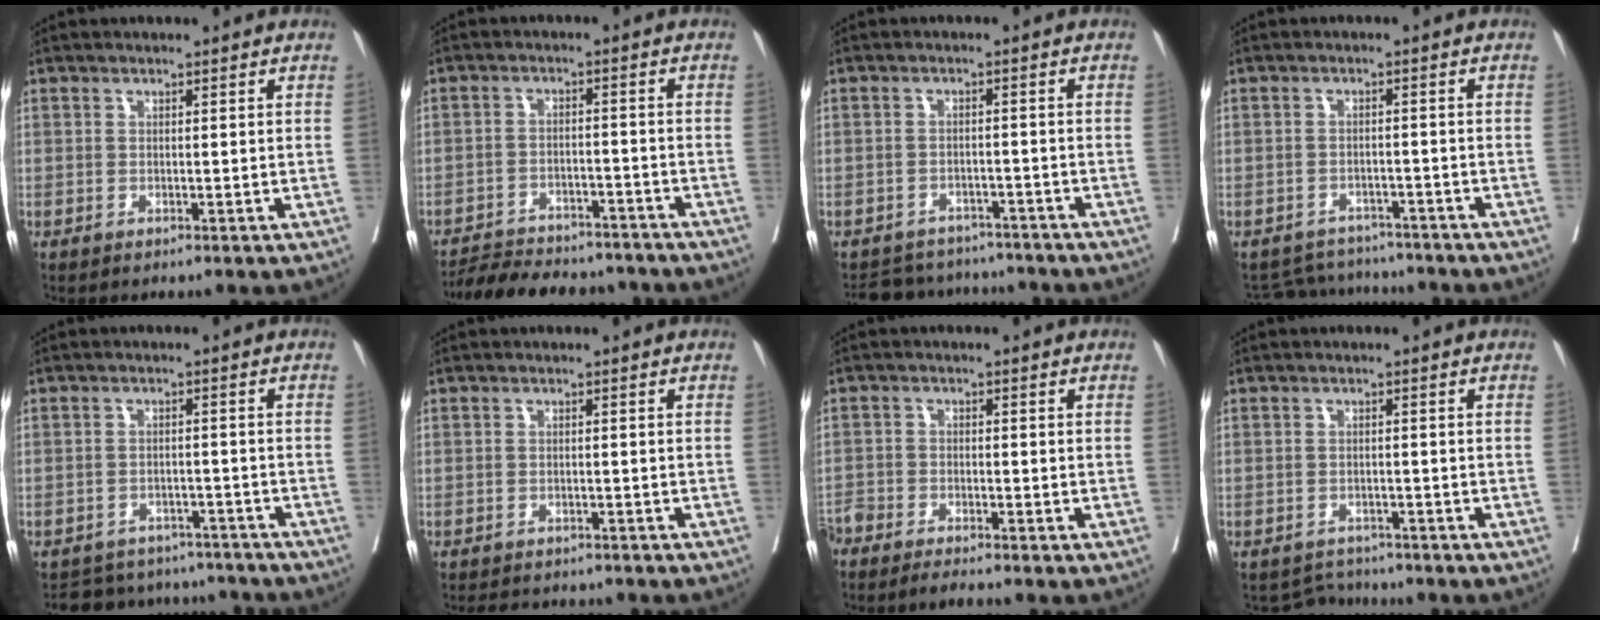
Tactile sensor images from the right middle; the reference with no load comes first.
{"total": 13.6, "force": [-12.5, 3.5, 3.8], "torque": [-0.064, 0.010, -0.172]}
{"total": 8.6, "force": [-8.0, 2.9, 0.7], "torque": [-0.007, 0.013, -0.105]}
{"total": 6.7, "force": [-6.5, 1.7, -0.4], "torque": [0.010, 0.012, -0.092]}
{"total": 10.8, "force": [-10.0, 3.9, 0.9], "torque": [-0.010, 0.021, -0.123]}
{"total": 6.7, "force": [-6.1, 2.1, 1.7], "torque": [-0.017, -0.003, -0.078]}
{"total": 6.0, "force": [-5.5, 0.7, 2.2], "torque": [-0.032, -0.011, -0.098]}
{"total": 3.2, "force": [-3.0, 0.5, -1.0], "torque": [0.015, 0.000, -0.046]}